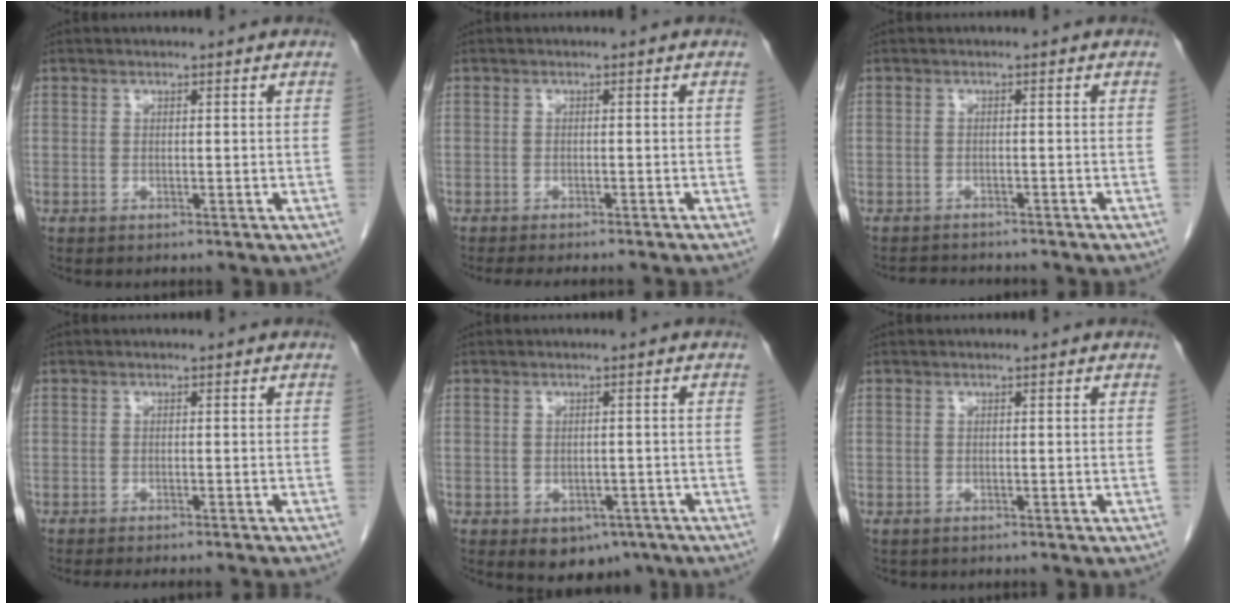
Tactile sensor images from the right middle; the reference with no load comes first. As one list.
[{"total": 8.9, "force": [-8.0, 1.0, 3.7], "torque": [-0.034, -0.013, -0.099]}, {"total": 5.2, "force": [-4.8, 1.4, 1.5], "torque": [-0.021, -0.004, -0.065]}, {"total": 7.5, "force": [-6.7, 0.5, 3.3], "torque": [-0.024, -0.011, -0.085]}, {"total": 5.4, "force": [-3.2, 3.5, 2.5], "torque": [-0.020, 0.001, -0.034]}, {"total": 0.7, "force": [-0.5, 0.4, 0.1], "torque": [-0.010, 0.002, -0.008]}]